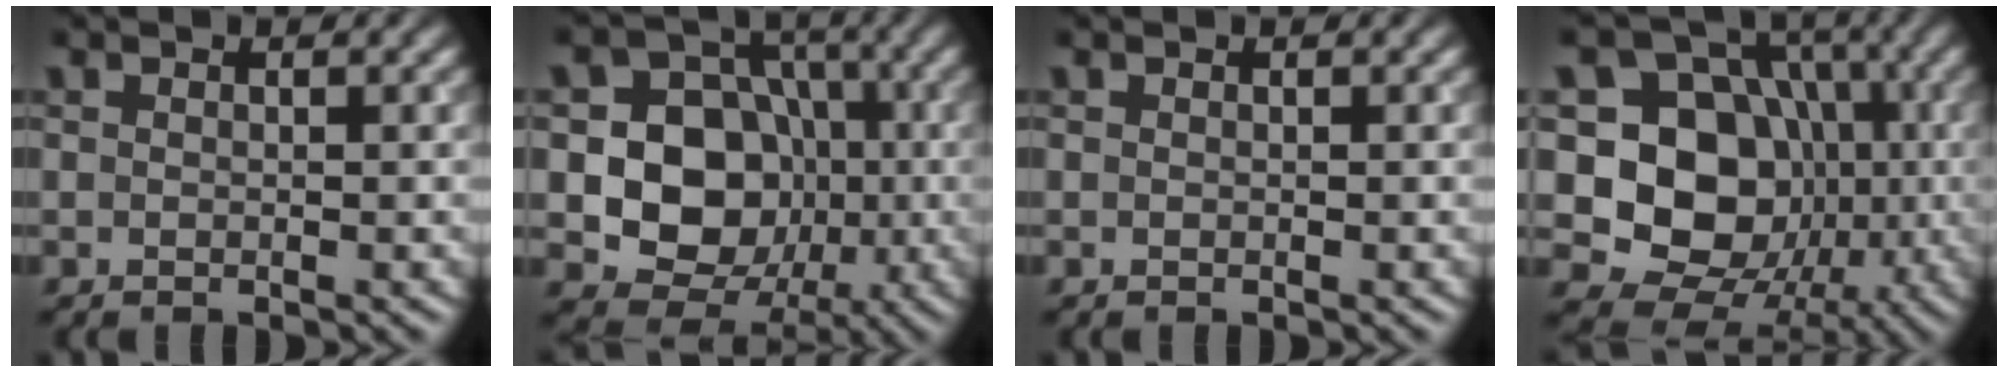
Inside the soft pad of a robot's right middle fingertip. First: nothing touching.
{"total": 9.6, "force": [-1.3, 8.1, 4.9], "torque": [-0.064, -0.004, -0.043]}
{"total": 0.0}
{"total": 13.0, "force": [-1.2, 10.8, 7.1], "torque": [-0.114, -0.007, -0.043]}